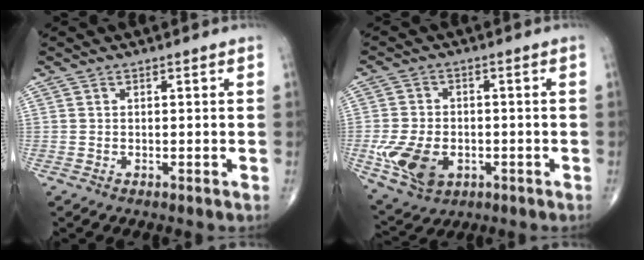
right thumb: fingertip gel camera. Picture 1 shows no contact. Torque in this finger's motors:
{"motor_torque": [2.59, 2.42, 0.55, -0.63, 0.34]}